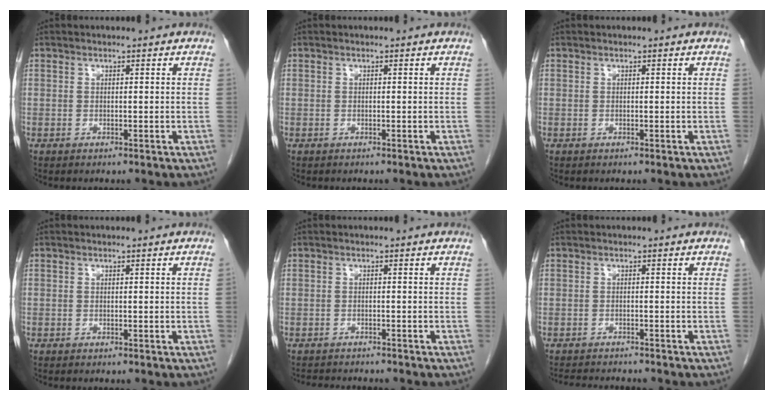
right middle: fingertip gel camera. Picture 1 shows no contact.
{"total": 0.0}
{"total": 0.0}
{"total": 0.0}
{"total": 4.4, "force": [-4.2, 0.6, 1.1], "torque": [-0.014, -0.010, -0.061]}
{"total": 5.8, "force": [-5.5, 0.6, 1.6], "torque": [-0.023, -0.011, -0.082]}